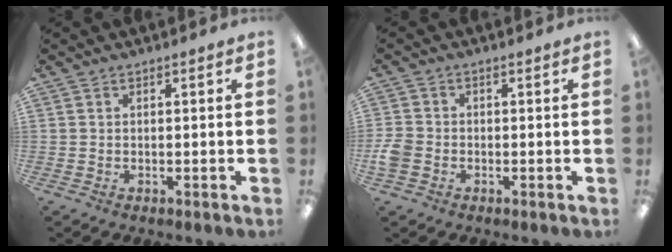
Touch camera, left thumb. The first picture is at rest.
{"total": 3.8, "force": [-1.2, 3.0, 2.1], "torque": [-0.038, 0.007, -0.021]}